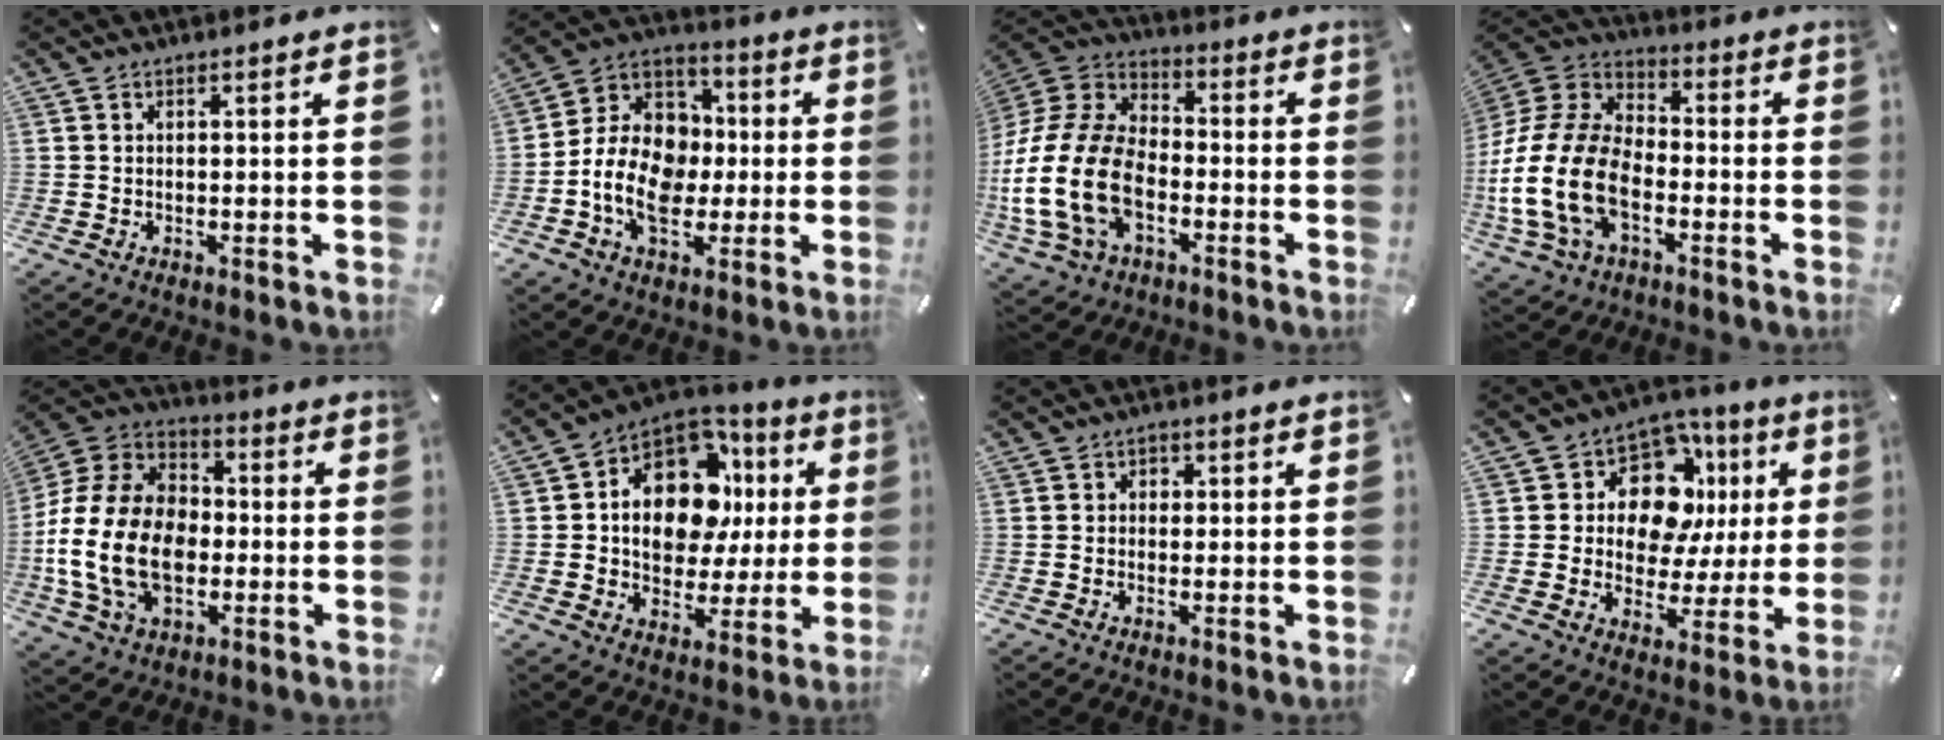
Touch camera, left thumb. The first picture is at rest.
{"total": 15.0, "force": [-3.2, 12.0, 8.3], "torque": [-0.184, 0.016, -0.058]}
{"total": 20.5, "force": [-6.5, 13.7, 13.8], "torque": [-0.302, 0.027, -0.115]}
{"total": 18.8, "force": [-6.5, 12.2, 12.7], "torque": [-0.279, 0.024, -0.118]}
{"total": 20.3, "force": [-4.2, 14.6, 13.5], "torque": [-0.298, 0.029, -0.071]}
{"total": 16.4, "force": [3.5, 12.1, 10.6], "torque": [-0.169, -0.025, 0.063]}
{"total": 1.5, "force": [-0.2, 1.4, 0.5], "torque": [-0.004, 0.004, -0.009]}
{"total": 13.6, "force": [5.0, 10.1, 7.7], "torque": [-0.125, -0.030, 0.094]}